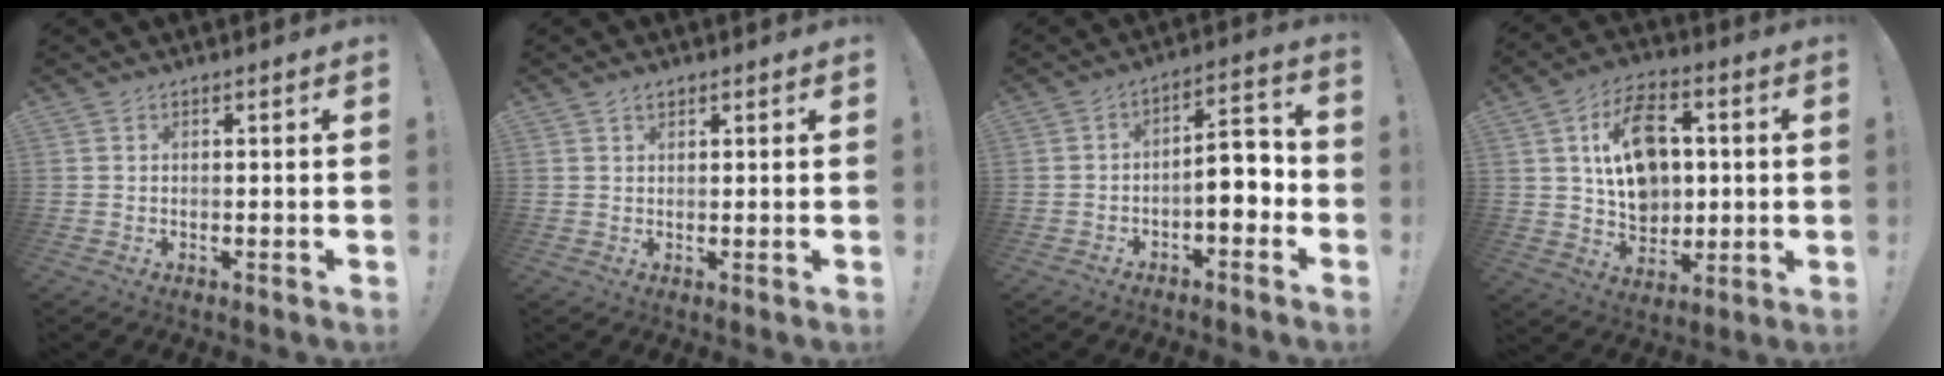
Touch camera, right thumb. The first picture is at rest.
{"total": 1.5, "force": [1.0, 1.0, 0.7], "torque": [-0.014, 0.000, 0.019]}
{"total": 8.6, "force": [-2.9, 4.0, 7.1], "torque": [-0.099, 0.017, -0.049]}
{"total": 16.4, "force": [3.4, 12.0, 10.7], "torque": [-0.159, -0.004, 0.067]}